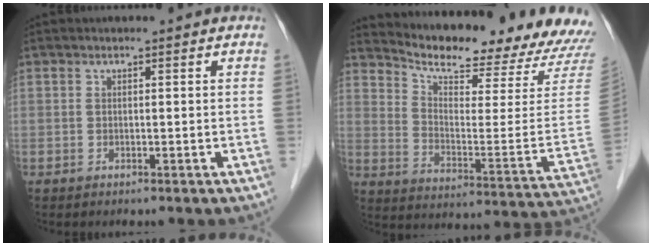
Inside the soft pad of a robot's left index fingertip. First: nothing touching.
{"total": 22.2, "force": [21.0, 3.1, 6.4], "torque": [-0.102, -0.085, 0.270]}